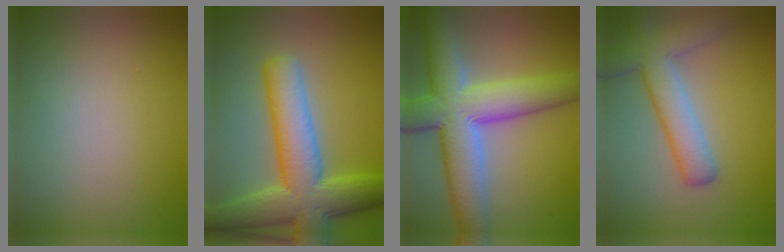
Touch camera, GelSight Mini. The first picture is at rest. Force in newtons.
{"total": 9.5, "press": 9.5, "slide": 0.4}
{"total": 10.2, "press": 10.2, "slide": 0.8}
{"total": 5.4, "press": 5.3, "slide": 0.4}